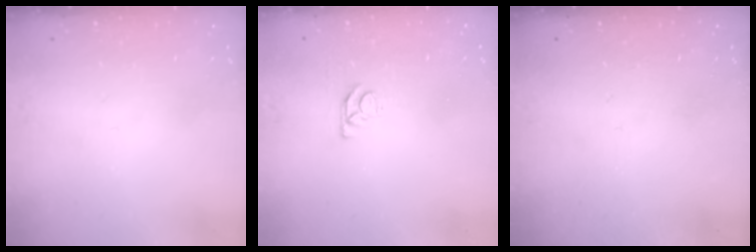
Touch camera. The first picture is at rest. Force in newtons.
{"total": 4.6, "press": 4.6, "slide": 0.3}
{"total": 0.0}